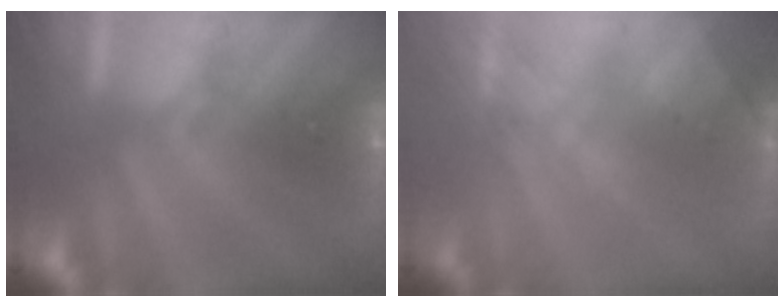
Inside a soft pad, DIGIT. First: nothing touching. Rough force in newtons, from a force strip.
{"total": 2.7}